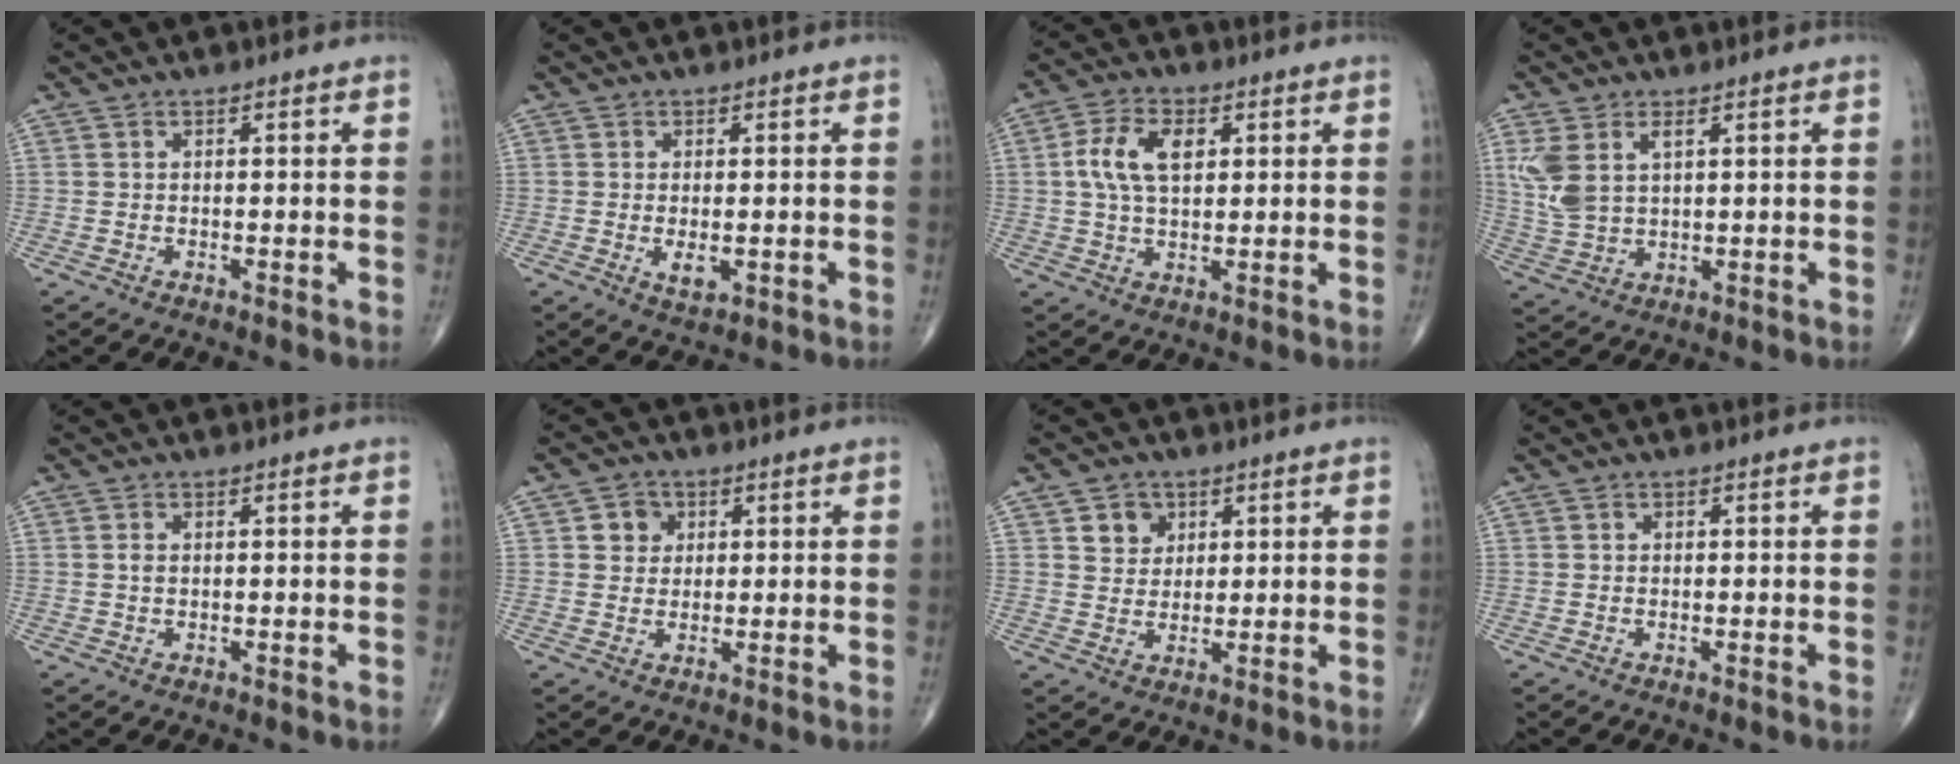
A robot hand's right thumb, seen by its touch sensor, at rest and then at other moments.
{"total": 3.1, "force": [-0.6, 1.5, 2.7], "torque": [-0.040, -0.006, -0.005]}
{"total": 8.6, "force": [1.9, 5.0, 6.8], "torque": [-0.128, 0.008, 0.034]}
{"total": 7.6, "force": [2.7, 4.2, 5.8], "torque": [-0.133, 0.000, 0.065]}
{"total": 1.2, "force": [0.2, 0.8, 0.9], "torque": [-0.016, 0.002, 0.003]}
{"total": 4.1, "force": [1.3, 3.6, 1.3], "torque": [0.001, -0.001, 0.016]}
{"total": 4.8, "force": [2.1, 4.1, 1.5], "torque": [-0.003, -0.009, 0.036]}
{"total": 0.0}